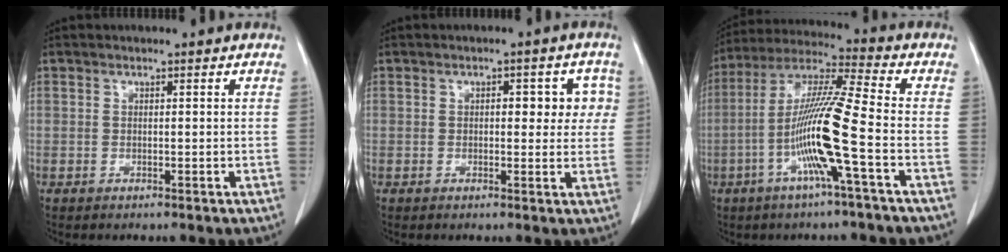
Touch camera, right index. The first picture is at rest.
{"total": 5.3, "force": [1.2, 2.7, 4.5], "torque": [-0.040, 0.018, 0.012]}
{"total": 13.4, "force": [-4.0, -1.0, 12.7], "torque": [-0.254, -0.001, -0.087]}